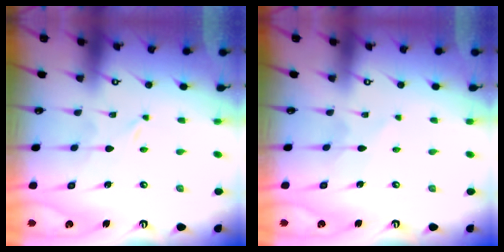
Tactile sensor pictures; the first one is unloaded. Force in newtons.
{"total": 2.7, "press": 2.7, "slide": 0.3}